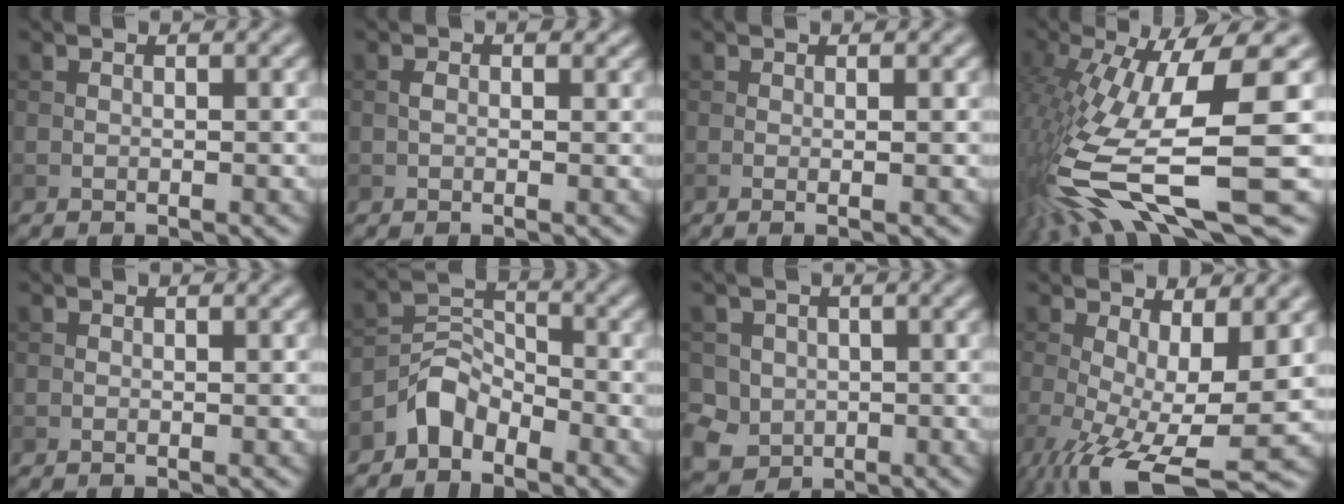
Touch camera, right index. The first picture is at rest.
{"total": 1.3, "force": [0.2, 0.8, 1.0], "torque": [-0.016, 0.000, 0.001]}
{"total": 1.5, "force": [0.0, 0.4, 1.4], "torque": [-0.021, 0.001, -0.005]}
{"total": 13.9, "force": [-4.3, 3.4, 12.8], "torque": [-0.260, -0.011, -0.063]}
{"total": 0.0}
{"total": 3.6, "force": [-2.8, 2.0, 1.3], "torque": [-0.022, 0.013, -0.063]}
{"total": 4.7, "force": [-0.8, 4.4, 1.5], "torque": [-0.032, -0.001, -0.026]}
{"total": 9.2, "force": [-2.3, 2.8, 8.4], "torque": [-0.155, -0.025, -0.031]}